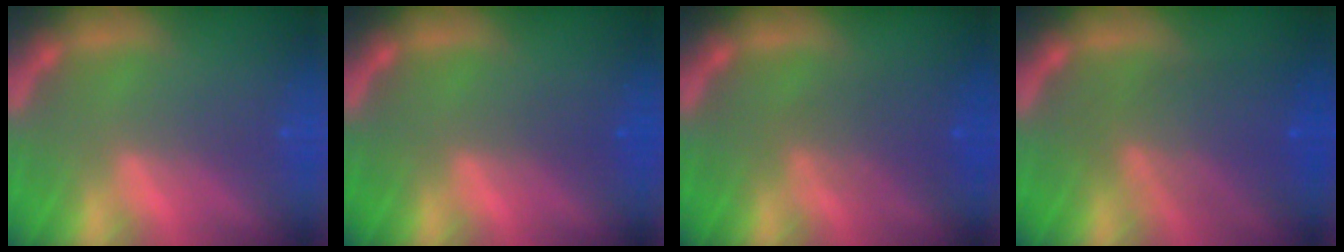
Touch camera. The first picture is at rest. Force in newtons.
{"total": 0.9}
{"total": 3.6}
{"total": 6.6}